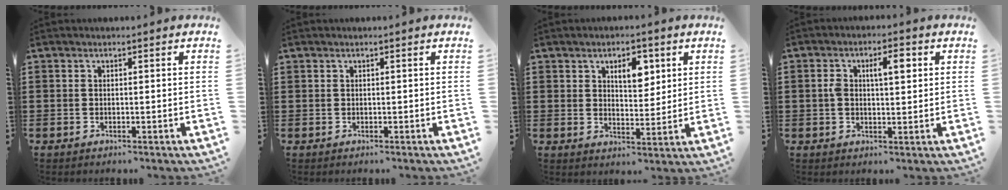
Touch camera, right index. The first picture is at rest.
{"total": 0.0}
{"total": 5.2, "force": [2.5, 2.7, 3.7], "torque": [-0.058, 0.001, 0.037]}
{"total": 4.2, "force": [0.9, 1.7, 3.8], "torque": [-0.061, 0.003, 0.008]}